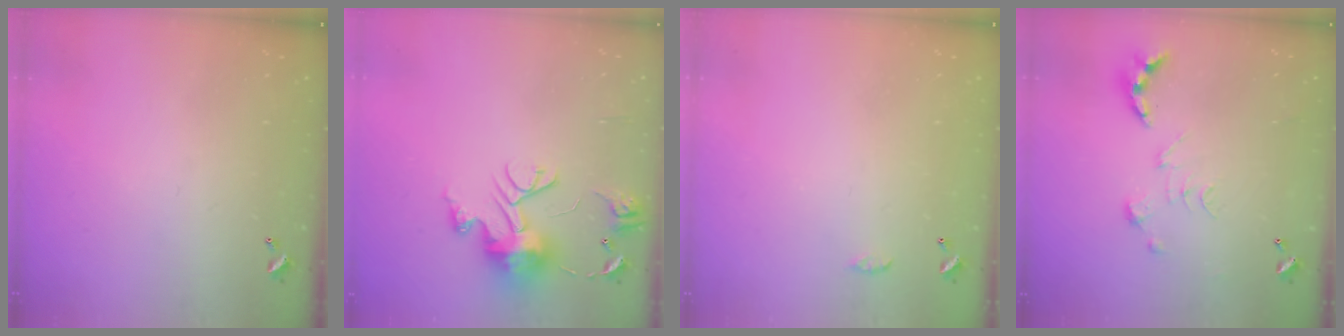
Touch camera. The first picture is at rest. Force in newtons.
{"total": 12.0, "press": 11.9, "slide": 1.2}
{"total": 3.0, "press": 3.0, "slide": 0.5}
{"total": 0.8, "press": 0.8, "slide": 0.3}